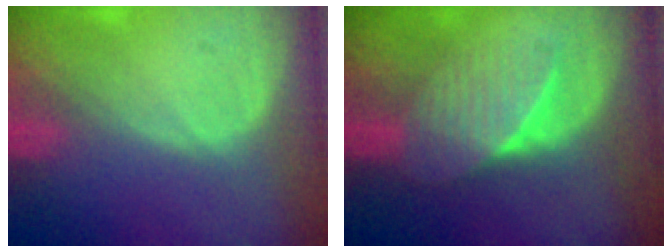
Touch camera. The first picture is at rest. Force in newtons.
{"total": 7.6, "press": 6.8, "slide": 3.5}